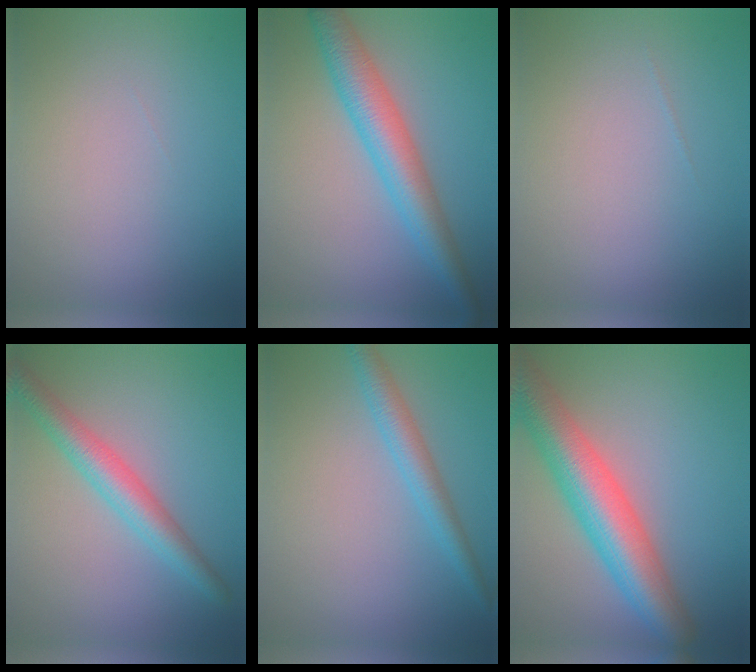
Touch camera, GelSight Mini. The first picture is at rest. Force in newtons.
{"total": 5.5, "press": 5.5, "slide": 0.1}
{"total": 0.0}
{"total": 4.2, "press": 4.2, "slide": 0.1}
{"total": 2.8, "press": 2.8, "slide": 0.0}
{"total": 8.7, "press": 8.7, "slide": 0.2}